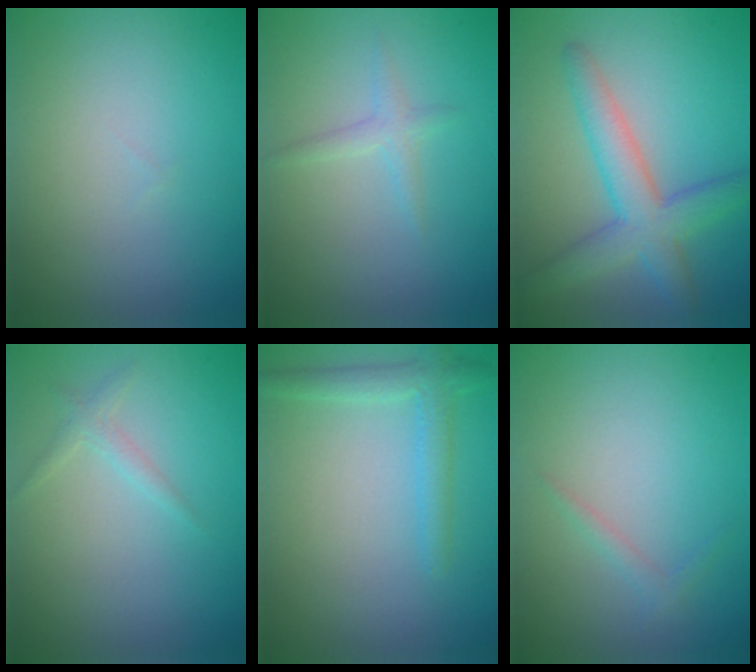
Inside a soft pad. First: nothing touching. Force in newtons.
{"total": 1.2, "press": 1.2, "slide": 0.1}
{"total": 4.8, "press": 4.8, "slide": 0.2}
{"total": 1.1, "press": 1.1, "slide": 0.1}
{"total": 2.3, "press": 2.3, "slide": 0.2}
{"total": 0.9, "press": 0.9, "slide": 0.0}